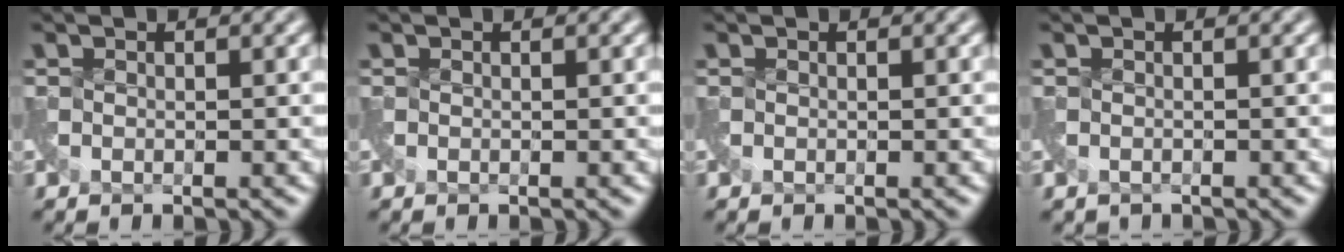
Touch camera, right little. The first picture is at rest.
{"total": 0.0}
{"total": 0.0}
{"total": 0.8, "force": [-0.7, 0.4, 0.0], "torque": [-0.004, -0.009, -0.016]}